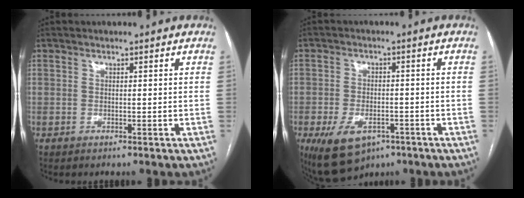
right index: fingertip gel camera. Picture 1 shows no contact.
{"total": 9.3, "force": [-5.1, 5.2, 5.8], "torque": [-0.107, -0.005, -0.071]}